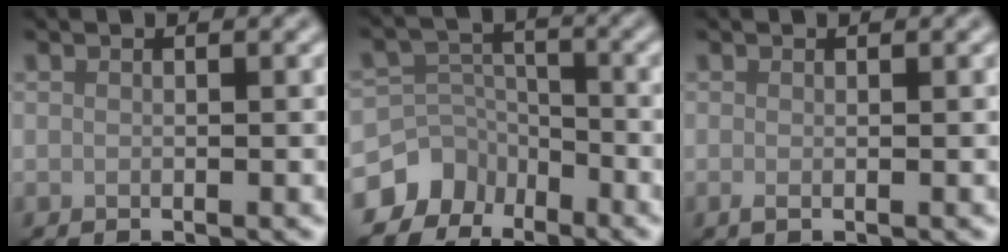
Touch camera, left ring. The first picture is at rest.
{"total": 8.5, "force": [-5.9, 5.9, 1.3], "torque": [-0.009, -0.009, -0.107]}
{"total": 0.6, "force": [-0.1, 0.1, 0.5], "torque": [-0.011, -0.003, -0.002]}